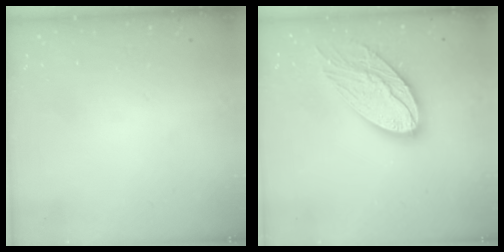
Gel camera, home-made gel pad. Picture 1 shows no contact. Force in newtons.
{"total": 16.2, "press": 16.1, "slide": 1.1}